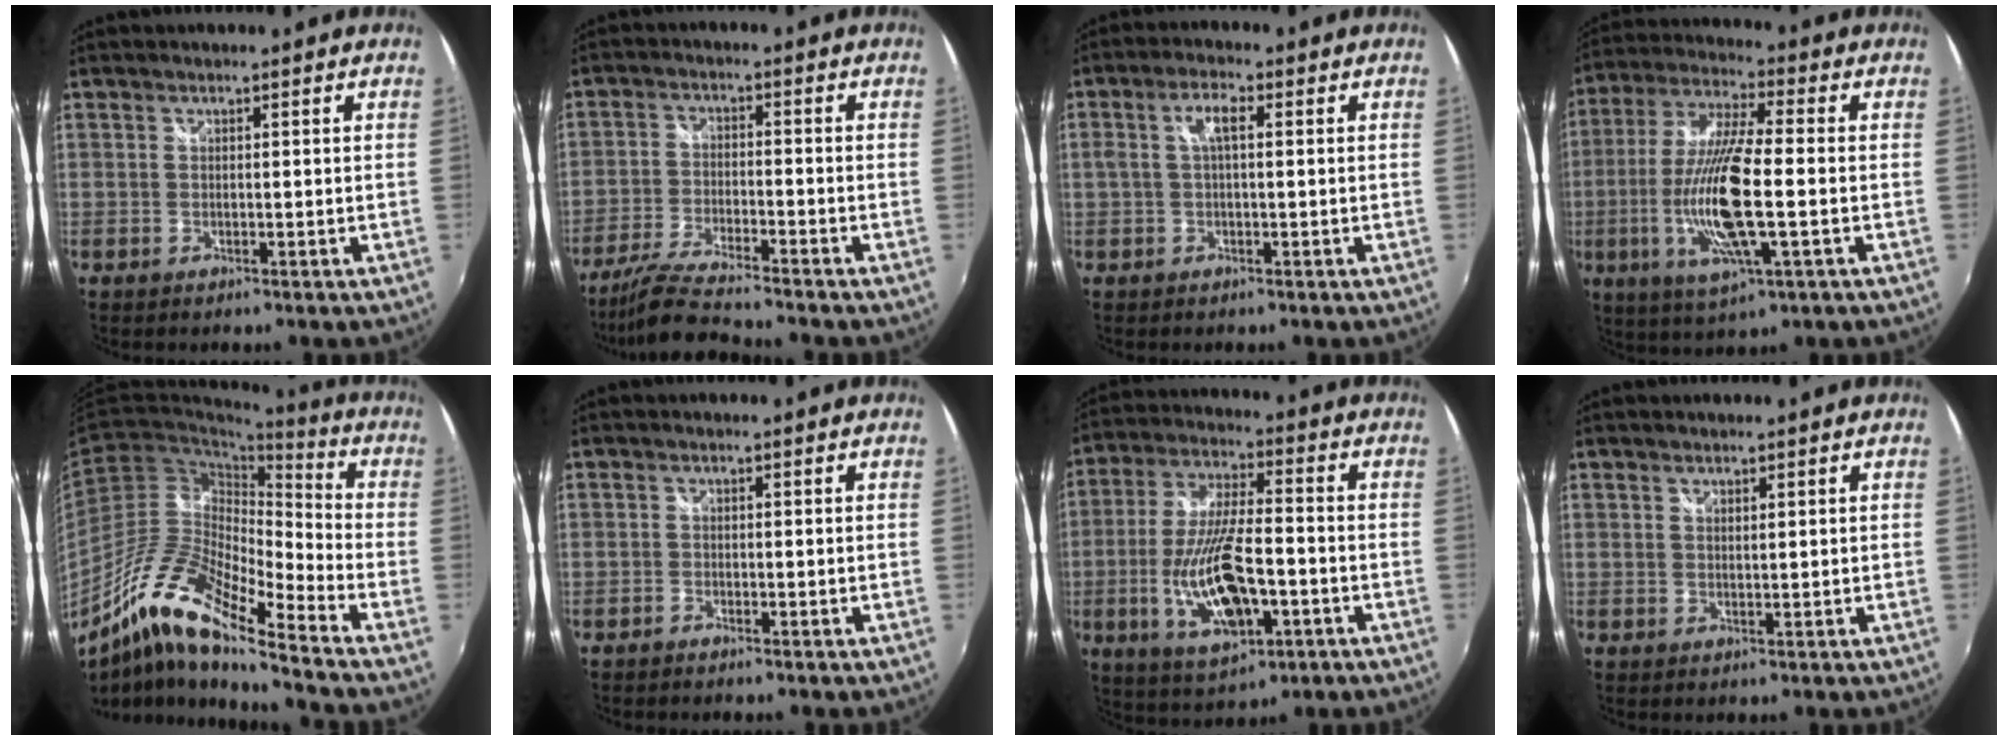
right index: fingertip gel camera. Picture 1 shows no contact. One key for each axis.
{"total": 9.2, "fx": -8.3, "fy": 0.0, "fz": 3.9, "tx": -0.095, "ty": -0.014, "tz": -0.158}
{"total": 4.1, "fx": 0.6, "fy": 1.3, "fz": 3.8, "tx": -0.075, "ty": 0.010, "tz": 0.013}
{"total": 16.8, "fx": -3.5, "fy": 3.3, "fz": 16.1, "tx": -0.323, "ty": -0.017, "tz": -0.064}
{"total": 15.3, "fx": -10.8, "fy": 2.2, "fz": 10.6, "tx": -0.193, "ty": -0.003, "tz": -0.221}
{"total": 0.9, "fx": -0.8, "fy": 0.2, "fz": 0.0, "tx": -0.004, "ty": -0.003, "tz": -0.018}
{"total": 16.6, "fx": -4.9, "fy": 6.2, "fz": 14.6, "tx": -0.303, "ty": -0.015, "tz": -0.079}
{"total": 0.8, "fx": 0.7, "fy": 0.1, "fz": 0.4, "tx": -0.005, "ty": 0.000, "tz": 0.012}